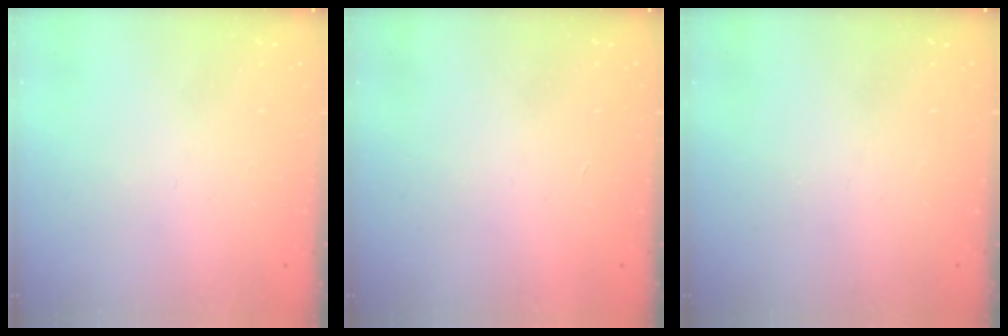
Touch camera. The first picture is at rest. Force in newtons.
{"total": 1.6, "press": 1.6, "slide": 0.1}
{"total": 0.0}